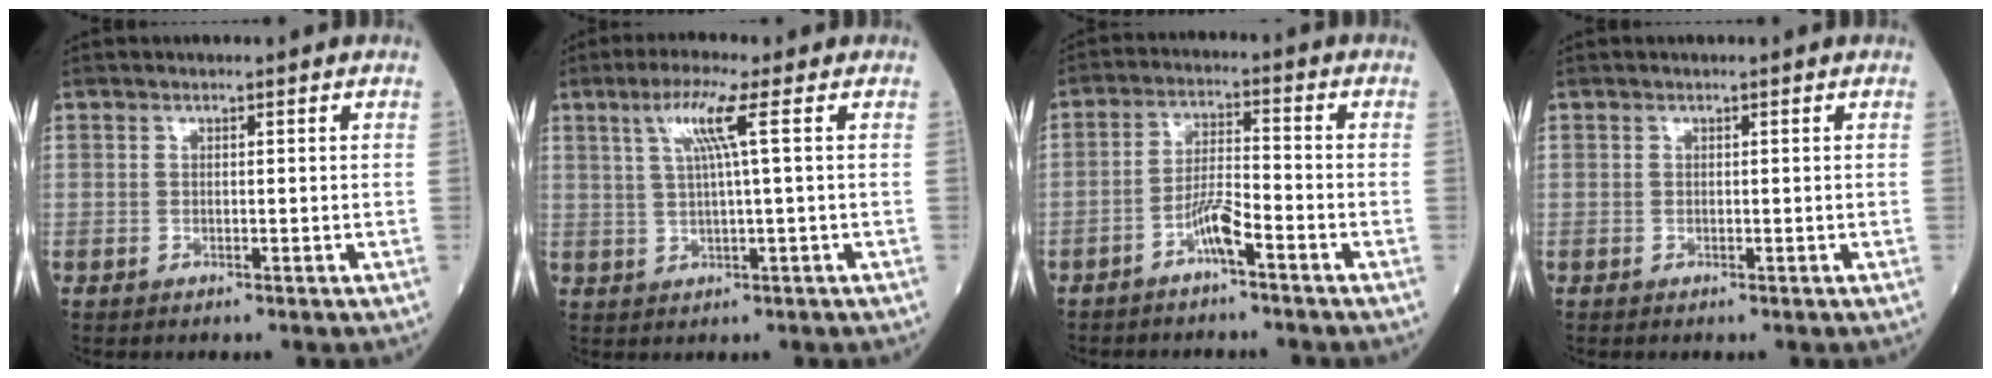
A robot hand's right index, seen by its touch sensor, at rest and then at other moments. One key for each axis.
{"total": 5.6, "fx": 2.0, "fy": -0.8, "fz": 5.2, "tx": -0.103, "ty": 0.008, "tz": 0.039}
{"total": 4.6, "fx": -2.9, "fy": 0.2, "fz": 3.5, "tx": -0.074, "ty": 0.006, "tz": -0.056}
{"total": 0.0}